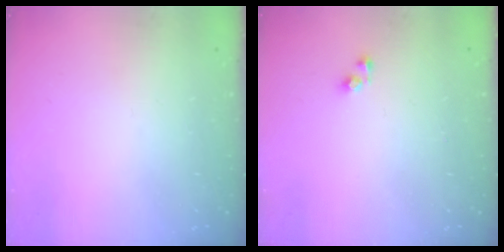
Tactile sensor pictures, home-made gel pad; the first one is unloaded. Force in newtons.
{"total": 3.1, "press": 3.1, "slide": 0.2}